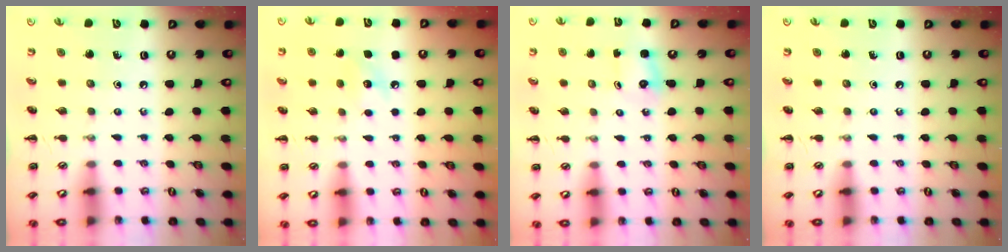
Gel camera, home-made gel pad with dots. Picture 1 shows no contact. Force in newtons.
{"total": 7.5, "press": 7.3, "slide": 1.6}
{"total": 1.3, "press": 1.2, "slide": 0.3}
{"total": 0.0}